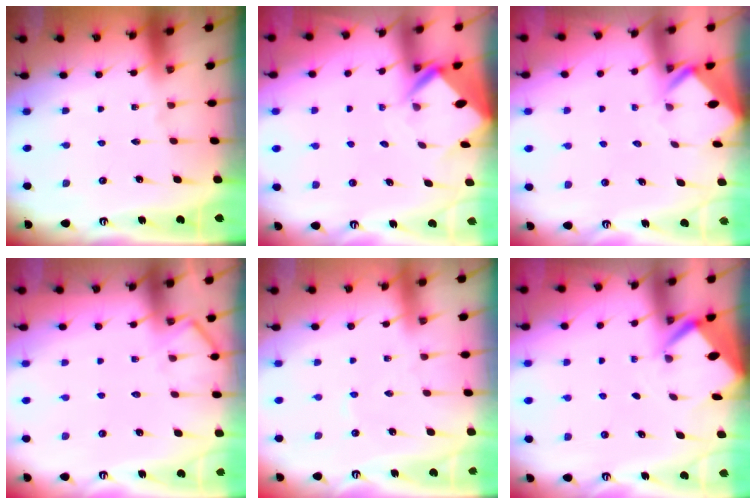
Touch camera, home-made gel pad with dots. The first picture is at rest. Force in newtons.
{"total": 5.5, "press": 5.5, "slide": 0.4}
{"total": 2.6, "press": 2.6, "slide": 0.1}
{"total": 7.6, "press": 7.5, "slide": 1.0}
{"total": 1.6, "press": 1.6, "slide": 0.3}
{"total": 2.8, "press": 2.8, "slide": 0.2}